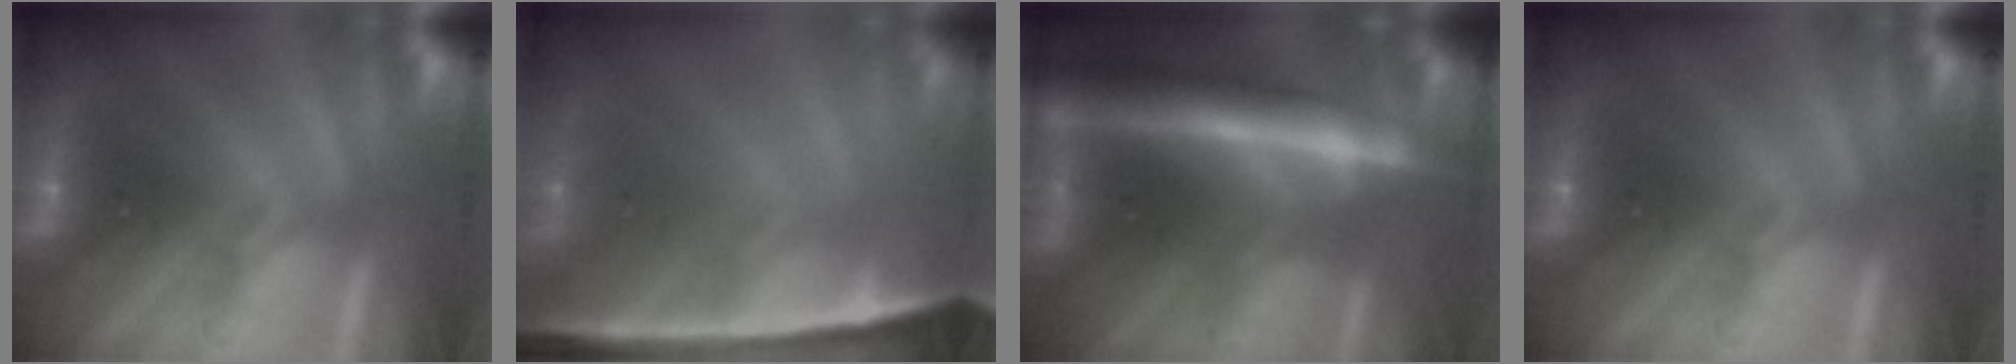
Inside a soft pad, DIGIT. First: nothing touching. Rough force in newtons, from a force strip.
{"total": 7.7}
{"total": 6.6}
{"total": 0.0}